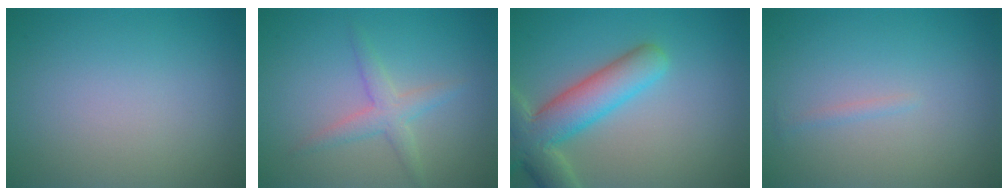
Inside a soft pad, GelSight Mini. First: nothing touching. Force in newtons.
{"total": 2.3, "press": 2.3, "slide": 0.1}
{"total": 6.8, "press": 6.8, "slide": 0.6}
{"total": 0.6, "press": 0.6, "slide": 0.0}